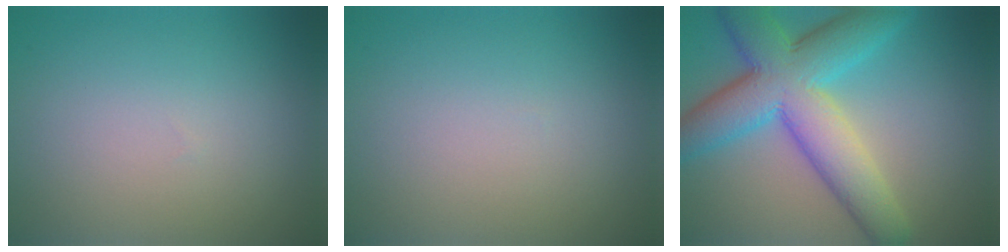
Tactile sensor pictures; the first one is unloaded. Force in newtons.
{"total": 0.0}
{"total": 10.5, "press": 10.5, "slide": 0.3}